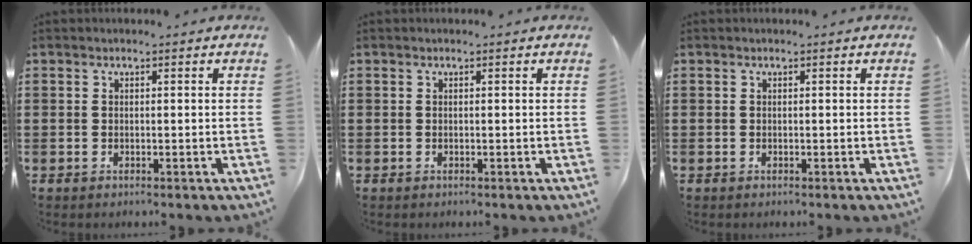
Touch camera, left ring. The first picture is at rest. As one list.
[{"total": 0.0}, {"total": 0.0}]